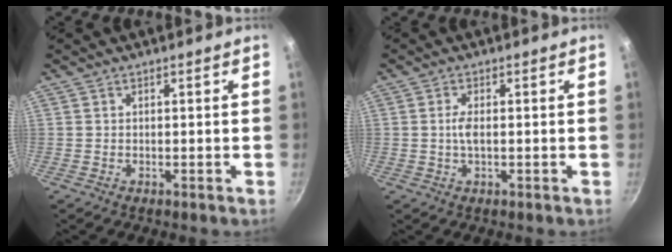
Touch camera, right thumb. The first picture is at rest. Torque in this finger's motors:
{"motor_torque": [0.65, 0.59, 0.56, 0.00, 0.05]}